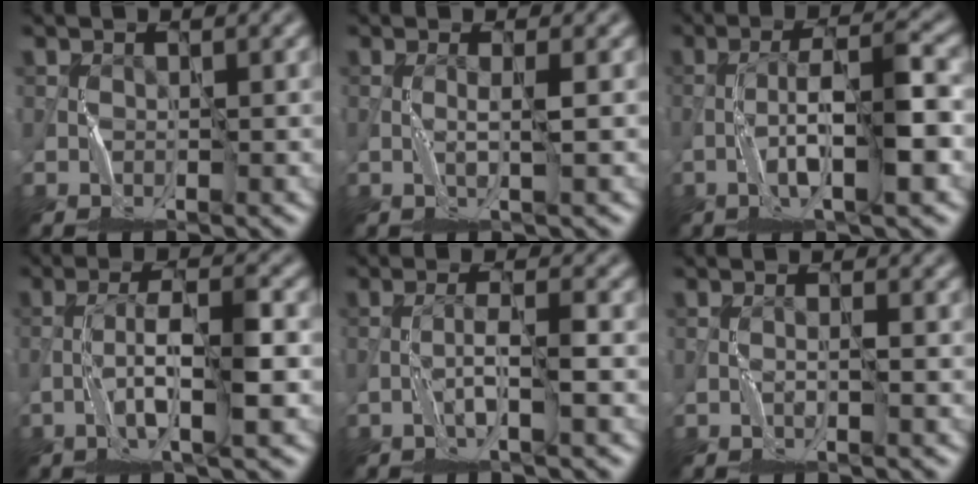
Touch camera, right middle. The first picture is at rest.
{"total": 1.0, "force": [0.2, -0.9, 0.5], "torque": [-0.016, 0.002, 0.001]}
{"total": 5.9, "force": [-1.9, 0.7, 5.6], "torque": [-0.103, 0.017, -0.035]}
{"total": 4.5, "force": [-1.5, 0.2, 4.2], "torque": [-0.084, 0.012, -0.031]}
{"total": 2.0, "force": [-1.0, -0.7, 1.6], "torque": [-0.033, 0.009, -0.024]}
{"total": 0.9, "force": [-0.3, -0.7, -0.3], "torque": [-0.001, 0.001, -0.008]}